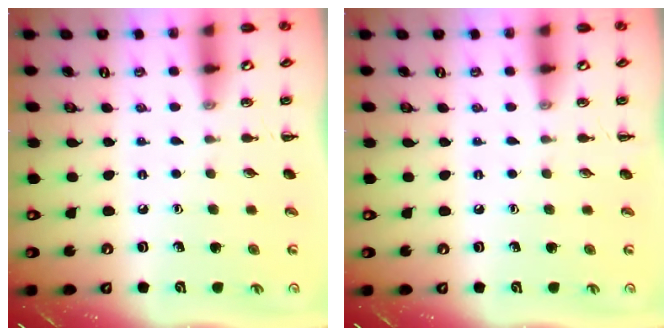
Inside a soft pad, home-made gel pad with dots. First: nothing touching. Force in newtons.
{"total": 0.0}